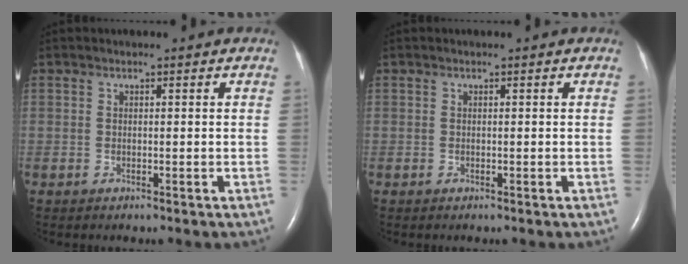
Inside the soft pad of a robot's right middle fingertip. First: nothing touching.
{"total": 0.0}